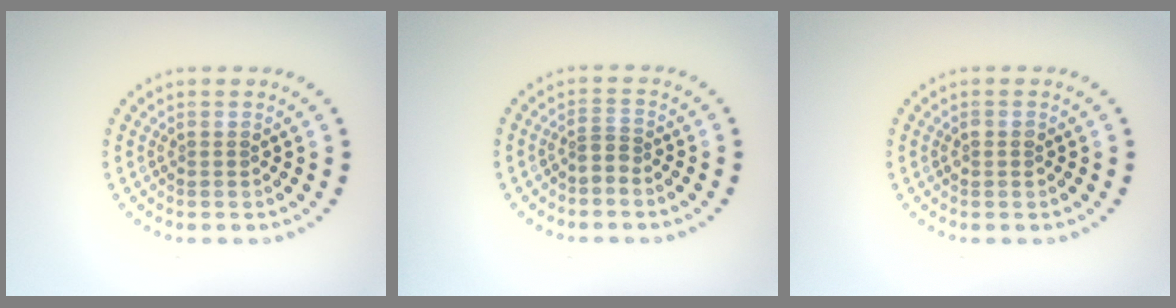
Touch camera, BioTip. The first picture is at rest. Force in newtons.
{"total": 1.4, "press": 0.9, "slide": 1.1}
{"total": 1.1, "press": 1.1, "slide": 0.2}